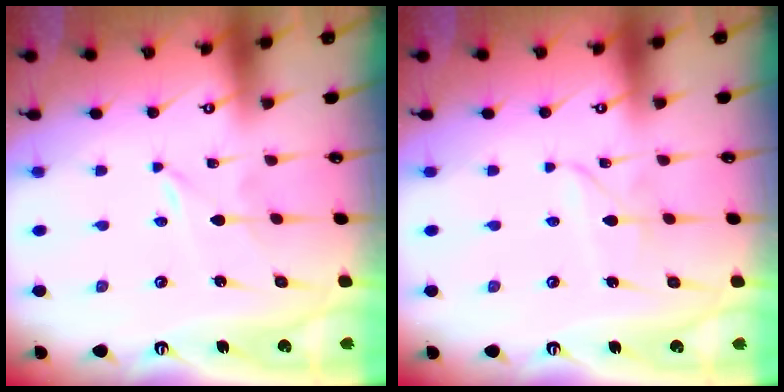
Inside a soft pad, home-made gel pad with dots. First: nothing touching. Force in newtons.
{"total": 2.1, "press": 2.1, "slide": 0.3}